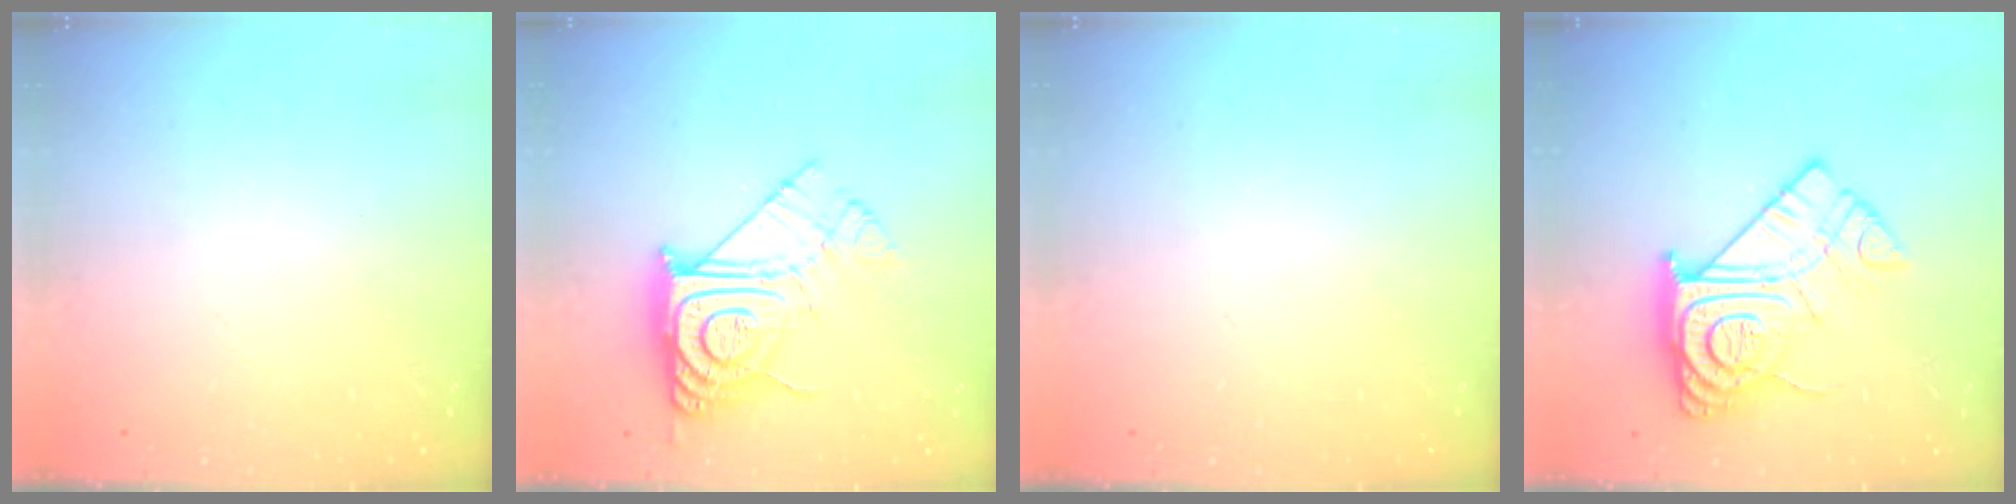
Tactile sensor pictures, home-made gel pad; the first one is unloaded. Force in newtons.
{"total": 15.1, "press": 15.1, "slide": 1.2}
{"total": 0.0}
{"total": 20.2, "press": 20.1, "slide": 1.5}